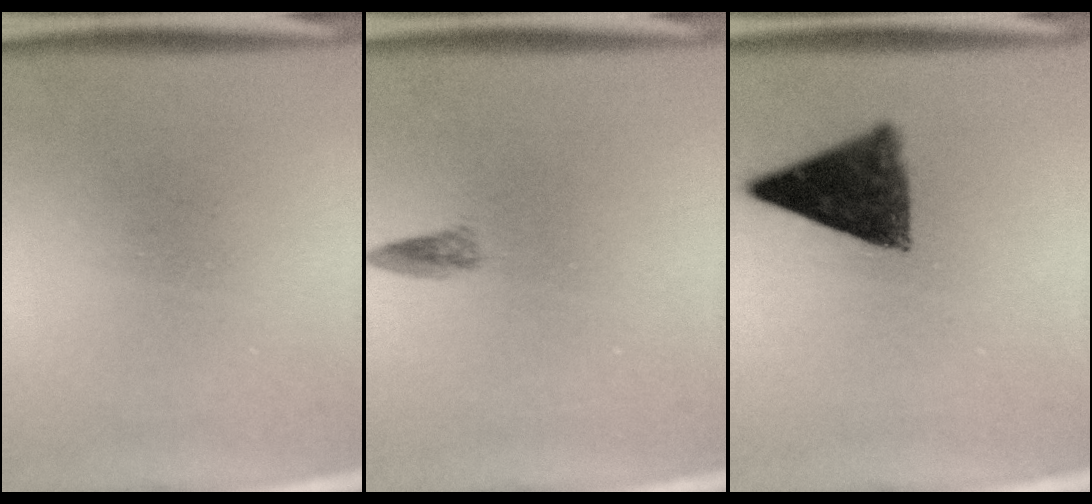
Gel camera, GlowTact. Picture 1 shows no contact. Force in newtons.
{"total": 1.3}
{"total": 10.0}